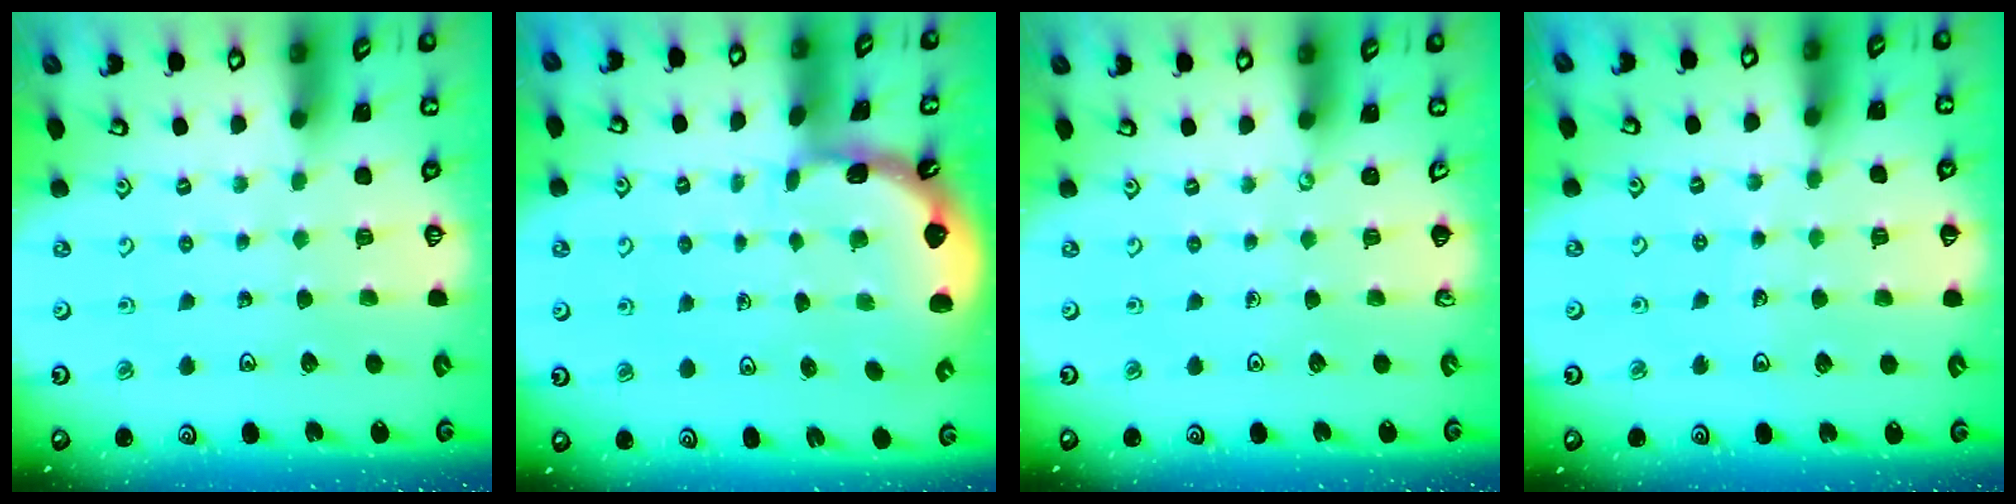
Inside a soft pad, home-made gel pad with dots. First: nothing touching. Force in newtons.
{"total": 1.5, "press": 1.5, "slide": 0.2}
{"total": 0.0}
{"total": 3.7, "press": 3.2, "slide": 1.9}